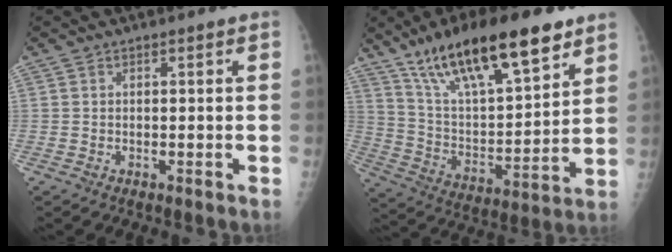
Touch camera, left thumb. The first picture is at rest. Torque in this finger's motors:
{"motor_torque": [1.95, 1.85, 1.47, -1.30, 0.28]}